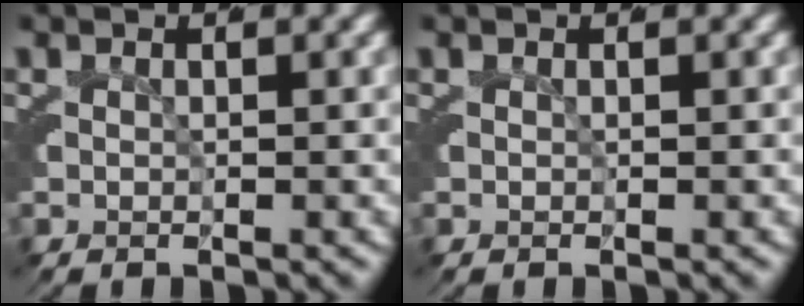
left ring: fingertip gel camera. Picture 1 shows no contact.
{"total": 0.0}